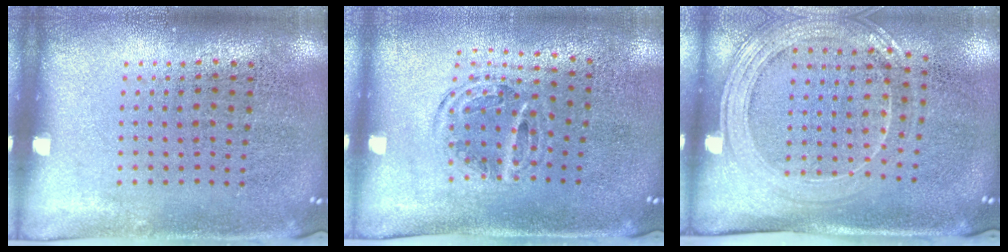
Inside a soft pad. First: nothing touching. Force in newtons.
{"total": 1.1, "press": 1.0, "slide": 0.2}
{"total": 1.9, "press": 1.7, "slide": 0.8}